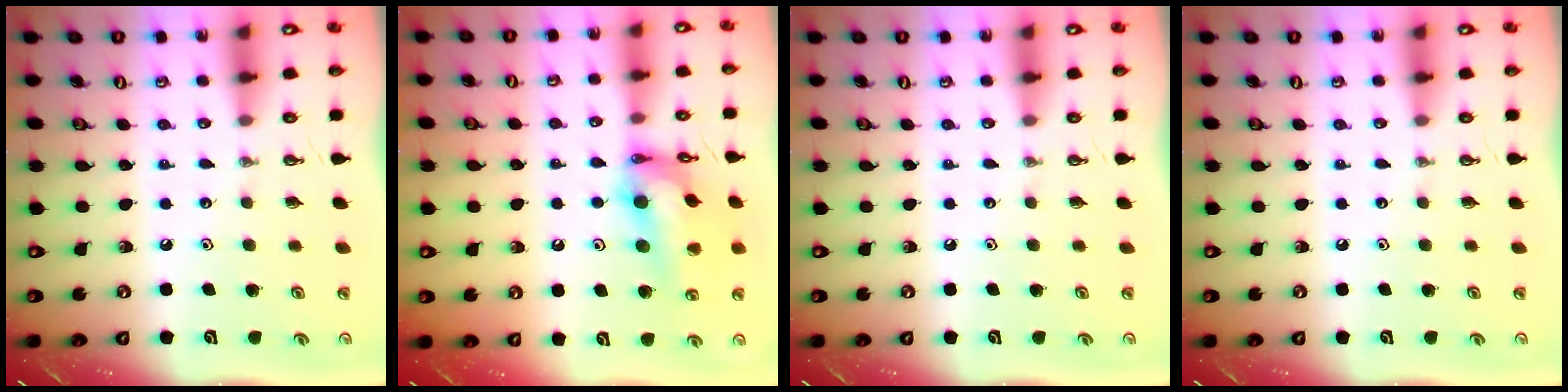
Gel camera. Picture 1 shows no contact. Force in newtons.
{"total": 18.0, "press": 17.2, "slide": 5.4}
{"total": 0.0}
{"total": 0.0}